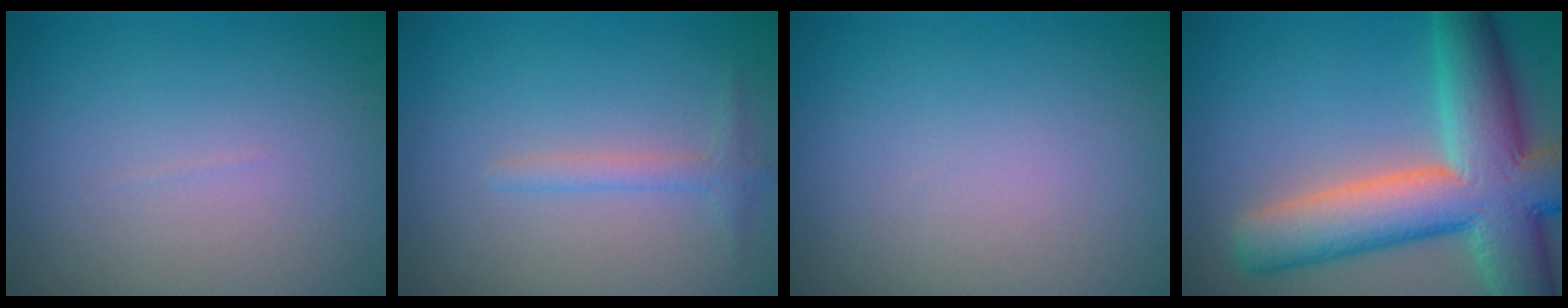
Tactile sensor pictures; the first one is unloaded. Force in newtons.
{"total": 1.4, "press": 1.4, "slide": 0.0}
{"total": 0.0}
{"total": 11.8, "press": 11.8, "slide": 0.7}